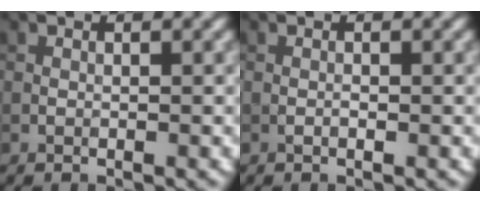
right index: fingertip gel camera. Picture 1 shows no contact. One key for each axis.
{"total": 0.0}